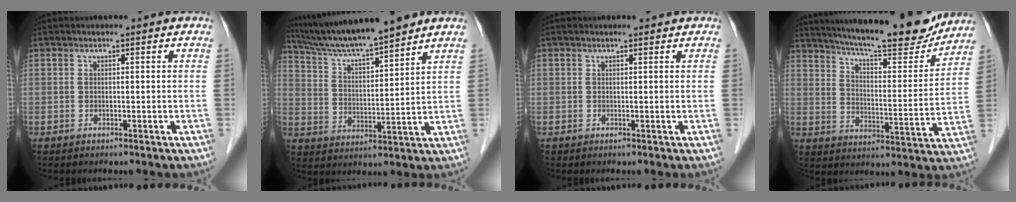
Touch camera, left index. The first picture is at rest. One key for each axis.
{"total": 13.7, "fx": 12.0, "fy": -0.1, "fz": 6.5, "tx": -0.118, "ty": 0.017, "tz": 0.212}
{"total": 1.1, "fx": 1.0, "fy": 0.3, "fz": 0.3, "tx": -0.011, "ty": 0.006, "tz": 0.012}
{"total": 20.9, "fx": 18.5, "fy": 2.9, "fz": 9.3, "tx": -0.149, "ty": -0.015, "tz": 0.258}